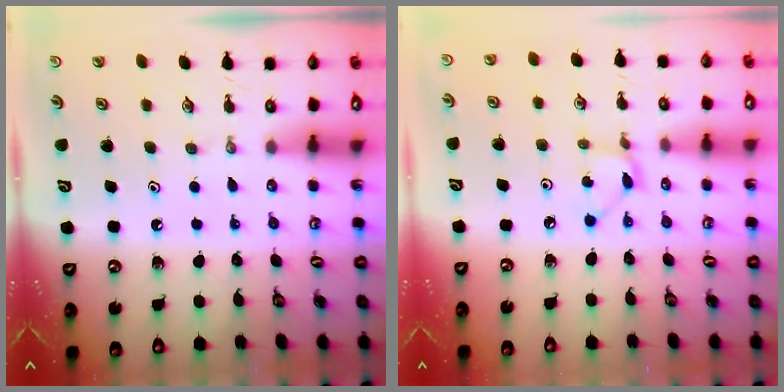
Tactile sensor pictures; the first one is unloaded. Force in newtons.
{"total": 2.2, "press": 2.2, "slide": 0.1}